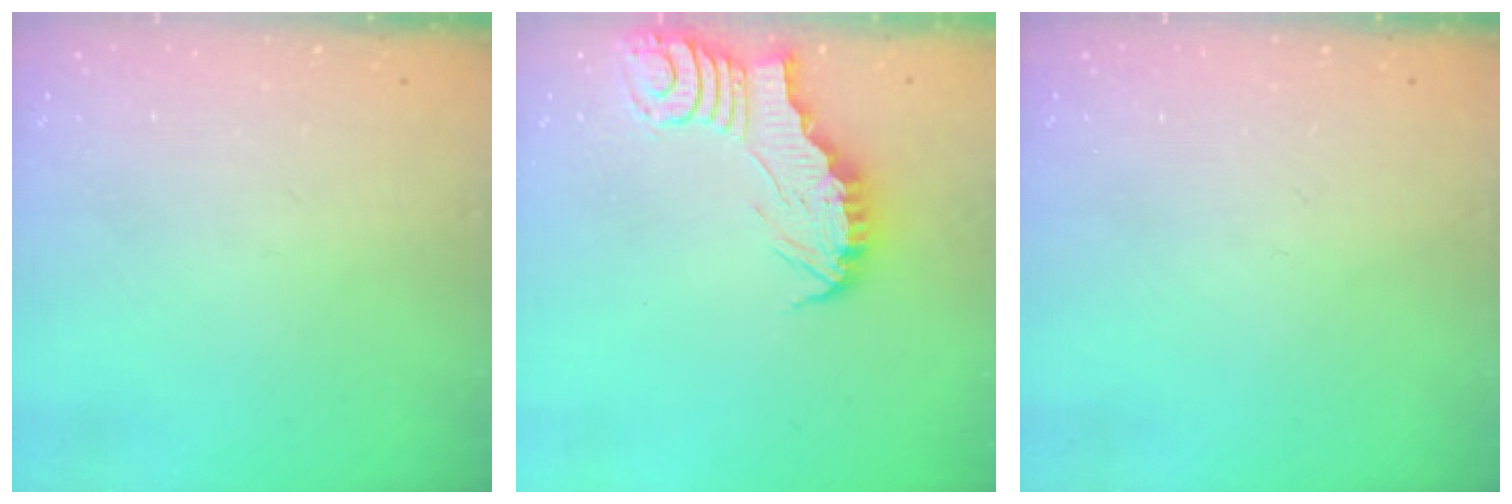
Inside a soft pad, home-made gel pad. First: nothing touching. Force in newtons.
{"total": 3.0, "press": 3.0, "slide": 0.3}
{"total": 0.0}